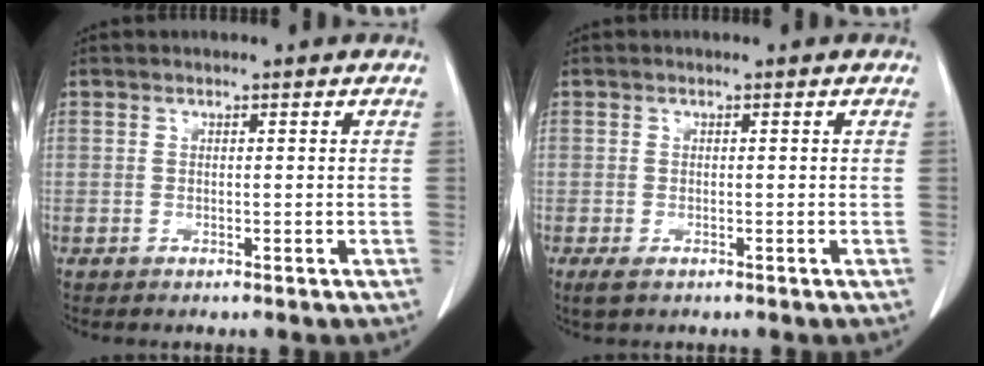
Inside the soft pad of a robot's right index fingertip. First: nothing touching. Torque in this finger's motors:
{"motor_torque": [-0.05, 0.00, -0.03, 0.01]}